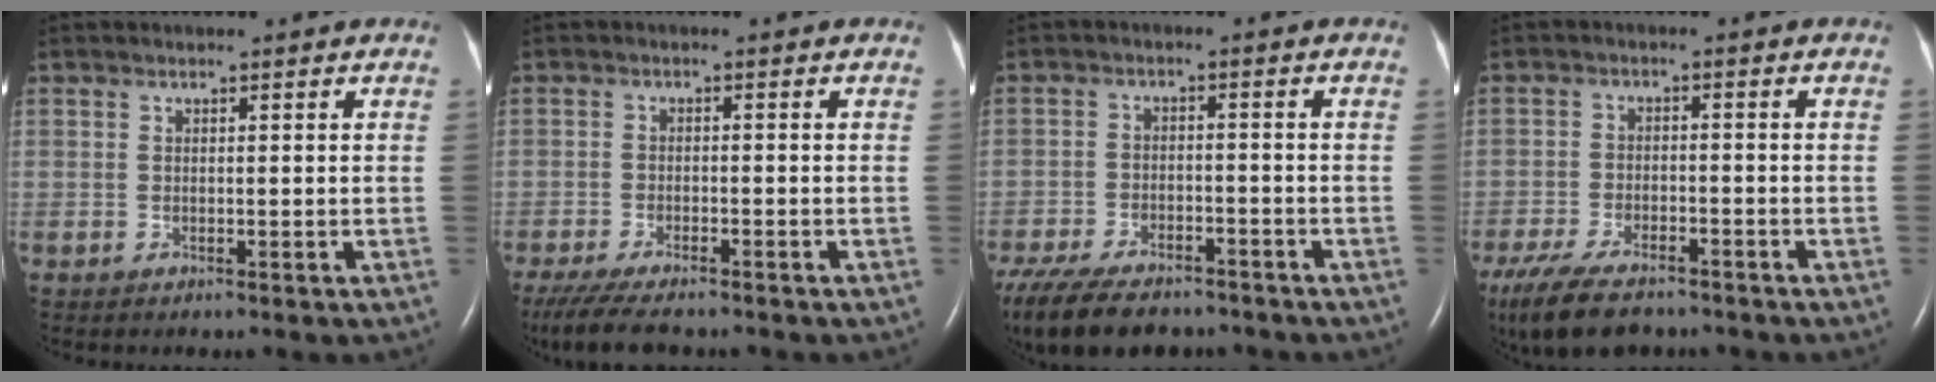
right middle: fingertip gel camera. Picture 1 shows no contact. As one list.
[{"total": 9.2, "force": [-7.6, 2.0, 4.8], "torque": [-0.081, -0.019, -0.121]}, {"total": 16.9, "force": [-13.1, 6.9, 8.2], "torque": [-0.211, -0.027, -0.196]}, {"total": 12.3, "force": [-9.5, 4.3, 6.6], "torque": [-0.136, -0.020, -0.153]}]